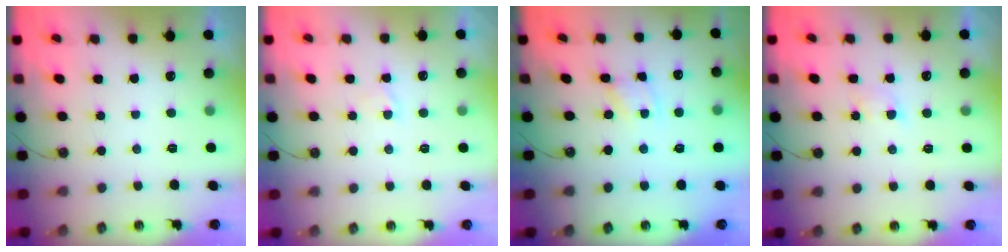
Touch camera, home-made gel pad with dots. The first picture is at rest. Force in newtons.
{"total": 0.9, "press": 0.9, "slide": 0.2}
{"total": 1.2, "press": 1.2, "slide": 0.2}
{"total": 3.2, "press": 3.2, "slide": 0.6}